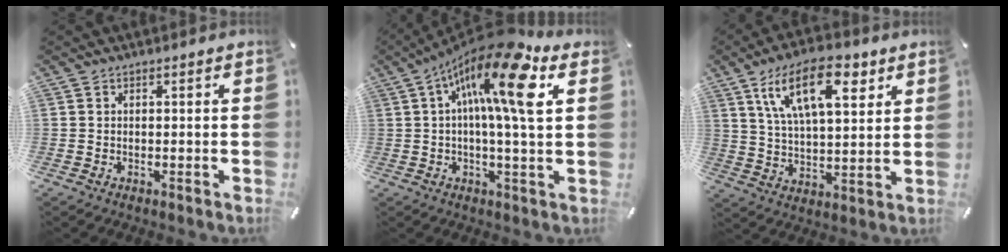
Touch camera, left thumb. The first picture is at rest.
{"total": 18.0, "force": [6.0, 3.4, 16.6], "torque": [-0.286, -0.033, 0.078]}
{"total": 17.0, "force": [8.4, 7.8, 12.5], "torque": [-0.230, -0.015, 0.140]}